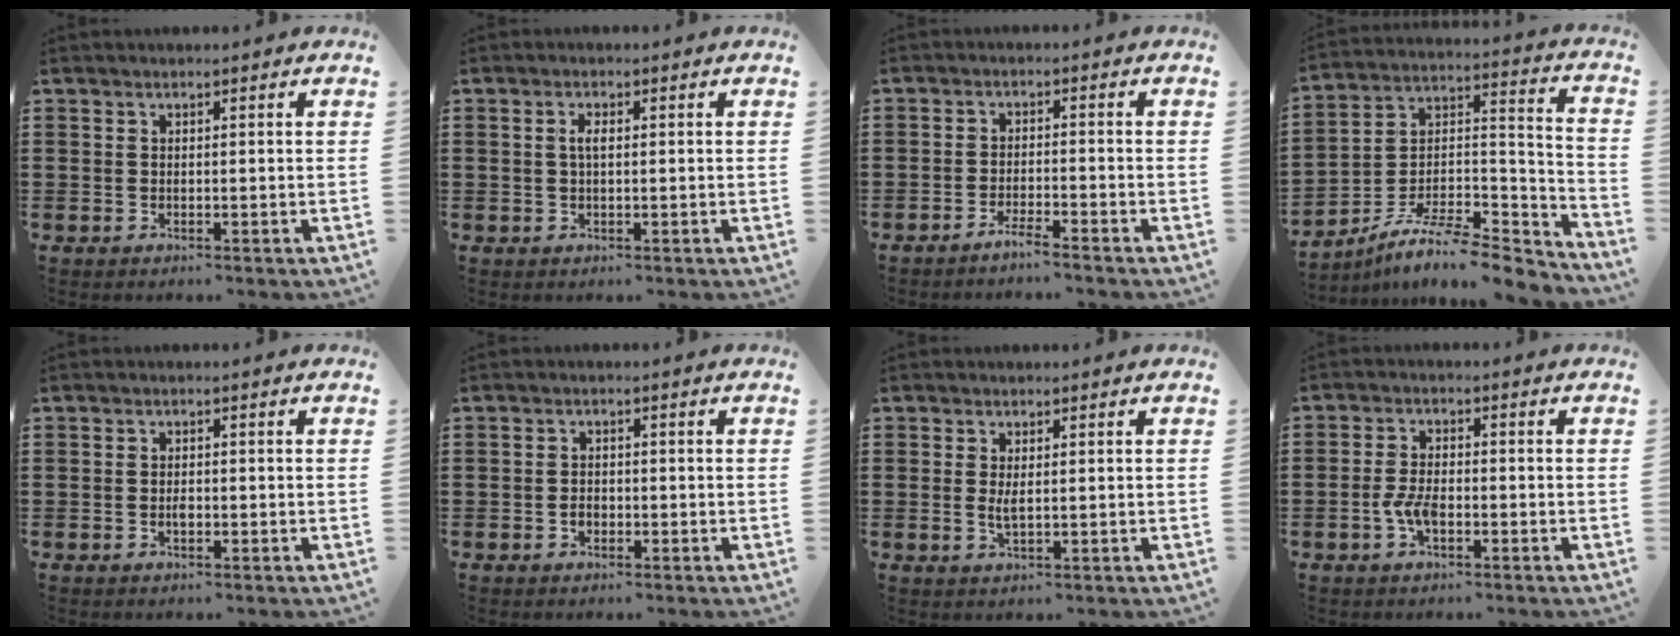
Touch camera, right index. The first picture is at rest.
{"total": 1.8, "force": [0.2, 0.6, 1.7], "torque": [-0.034, 0.004, 0.001]}
{"total": 2.7, "force": [-2.6, -0.4, 0.9], "torque": [-0.016, -0.001, -0.049]}
{"total": 9.9, "force": [-8.5, 1.9, 4.7], "torque": [-0.079, 0.013, -0.166]}
{"total": 1.2, "force": [-0.4, 0.4, 1.1], "torque": [-0.022, -0.006, -0.005]}
{"total": 1.2, "force": [-0.5, 0.8, 0.8], "torque": [-0.018, -0.003, -0.010]}
{"total": 2.2, "force": [0.2, 0.4, 2.2], "torque": [-0.042, -0.005, 0.004]}
{"total": 3.7, "force": [-1.4, 1.5, 3.1], "torque": [-0.078, -0.006, -0.030]}